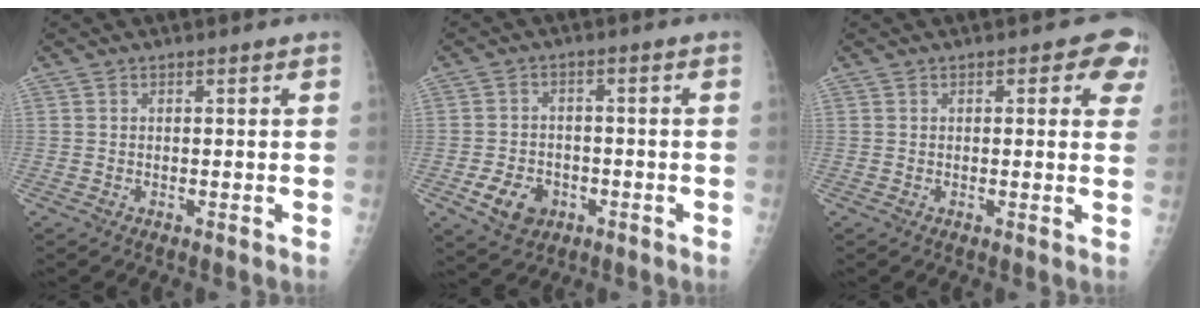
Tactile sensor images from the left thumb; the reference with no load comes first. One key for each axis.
{"total": 7.0, "fx": -2.8, "fy": 5.4, "fz": 3.5, "tx": -0.047, "ty": 0.013, "tz": -0.042}
{"total": 5.4, "fx": 2.6, "fy": 2.9, "fz": 3.7, "tx": 0.002, "ty": -0.003, "tz": 0.018}